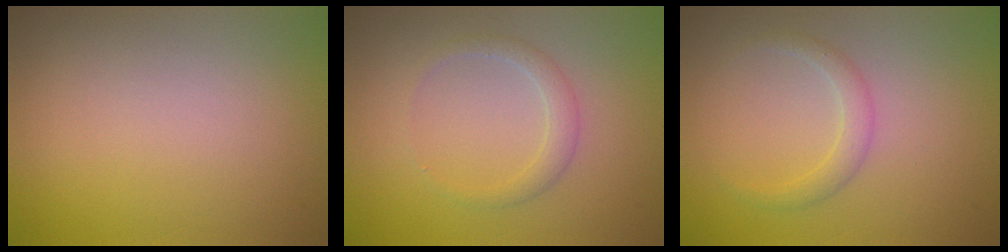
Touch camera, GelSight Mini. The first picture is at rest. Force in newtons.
{"total": 1.6, "press": 1.6, "slide": 0.1}
{"total": 1.5, "press": 1.5, "slide": 0.0}